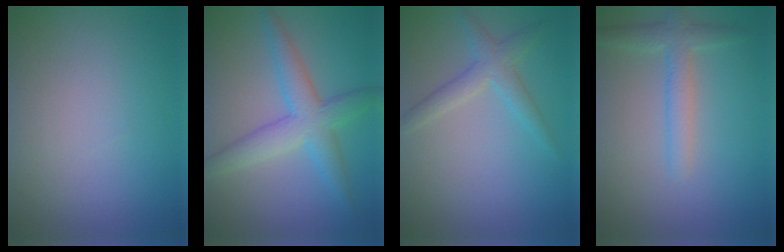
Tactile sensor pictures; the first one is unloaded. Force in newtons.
{"total": 5.0, "press": 5.0, "slide": 0.3}
{"total": 2.6, "press": 2.6, "slide": 0.1}
{"total": 2.5, "press": 2.5, "slide": 0.1}